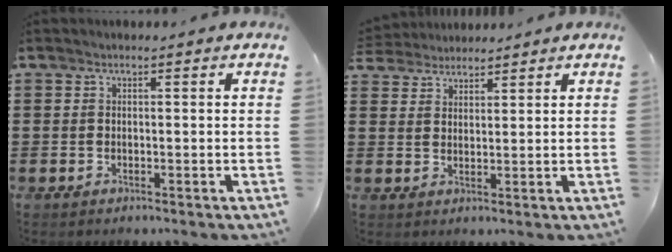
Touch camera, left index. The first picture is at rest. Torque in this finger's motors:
{"motor_torque": [-0.61, 0.67, -0.08, -0.04]}